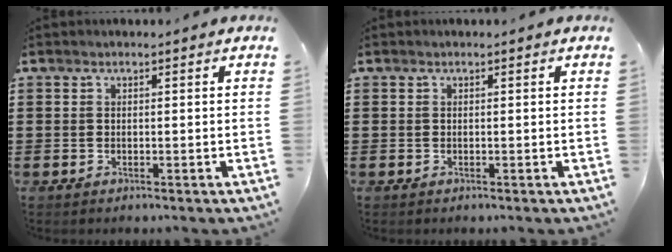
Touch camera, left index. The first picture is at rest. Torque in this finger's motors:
{"motor_torque": [-0.02, 0.02, 0.00, 0.00]}